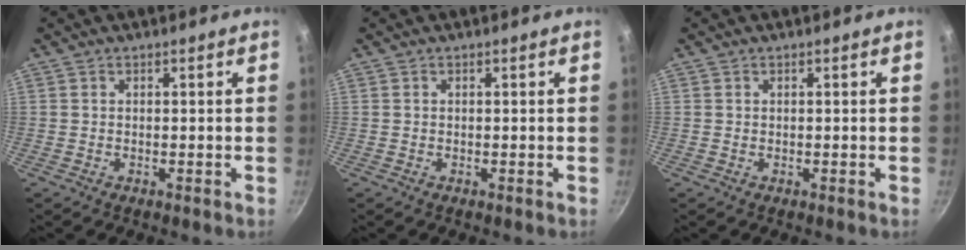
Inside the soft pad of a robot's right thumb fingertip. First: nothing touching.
{"total": 0.0}
{"total": 0.0}